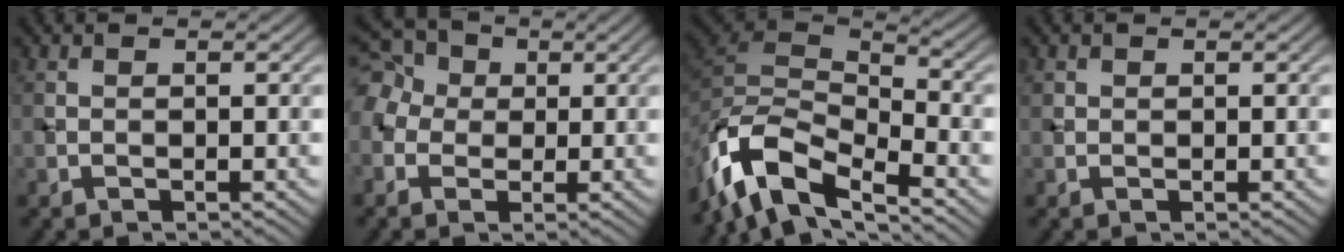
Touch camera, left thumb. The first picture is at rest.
{"total": 7.6, "force": [1.0, 6.6, 3.8], "torque": [-0.116, 0.020, -0.004]}
{"total": 11.8, "force": [-6.9, 4.5, 8.4], "torque": [-0.181, -0.005, -0.140]}
{"total": 0.7, "force": [0.4, 0.5, 0.1], "torque": [-0.001, -0.002, 0.008]}